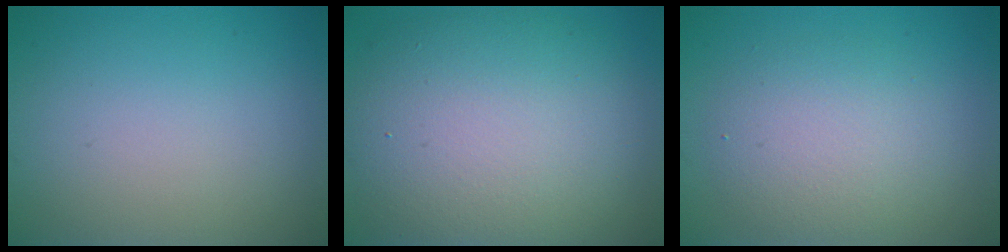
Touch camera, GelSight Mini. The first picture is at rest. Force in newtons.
{"total": 11.5, "press": 11.4, "slide": 1.2}
{"total": 4.0, "press": 4.0, "slide": 0.1}